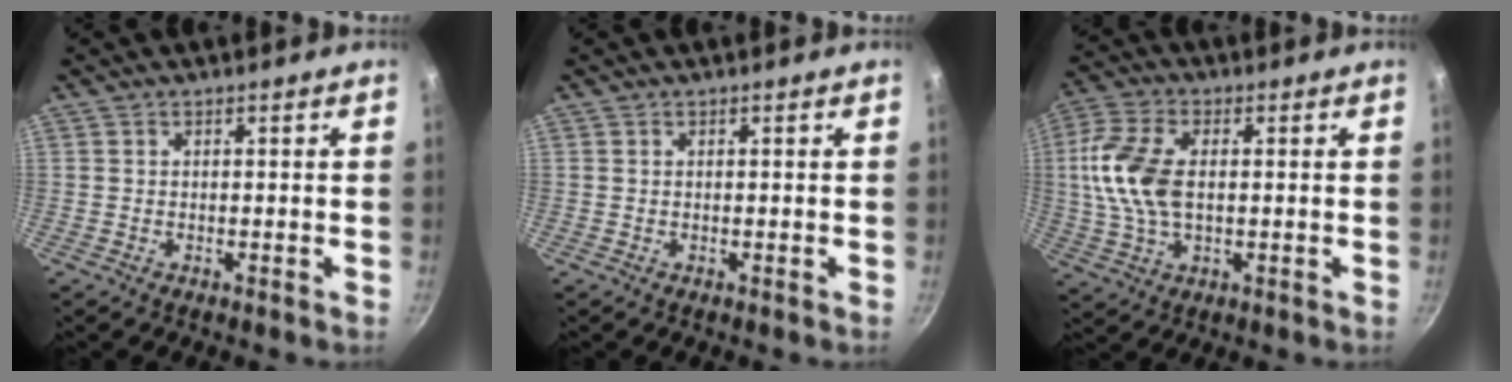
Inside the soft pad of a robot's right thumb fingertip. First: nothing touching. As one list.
[{"total": 0.0}, {"total": 12.3, "force": [0.8, 7.1, 10.1], "torque": [-0.204, 0.013, 0.009]}]